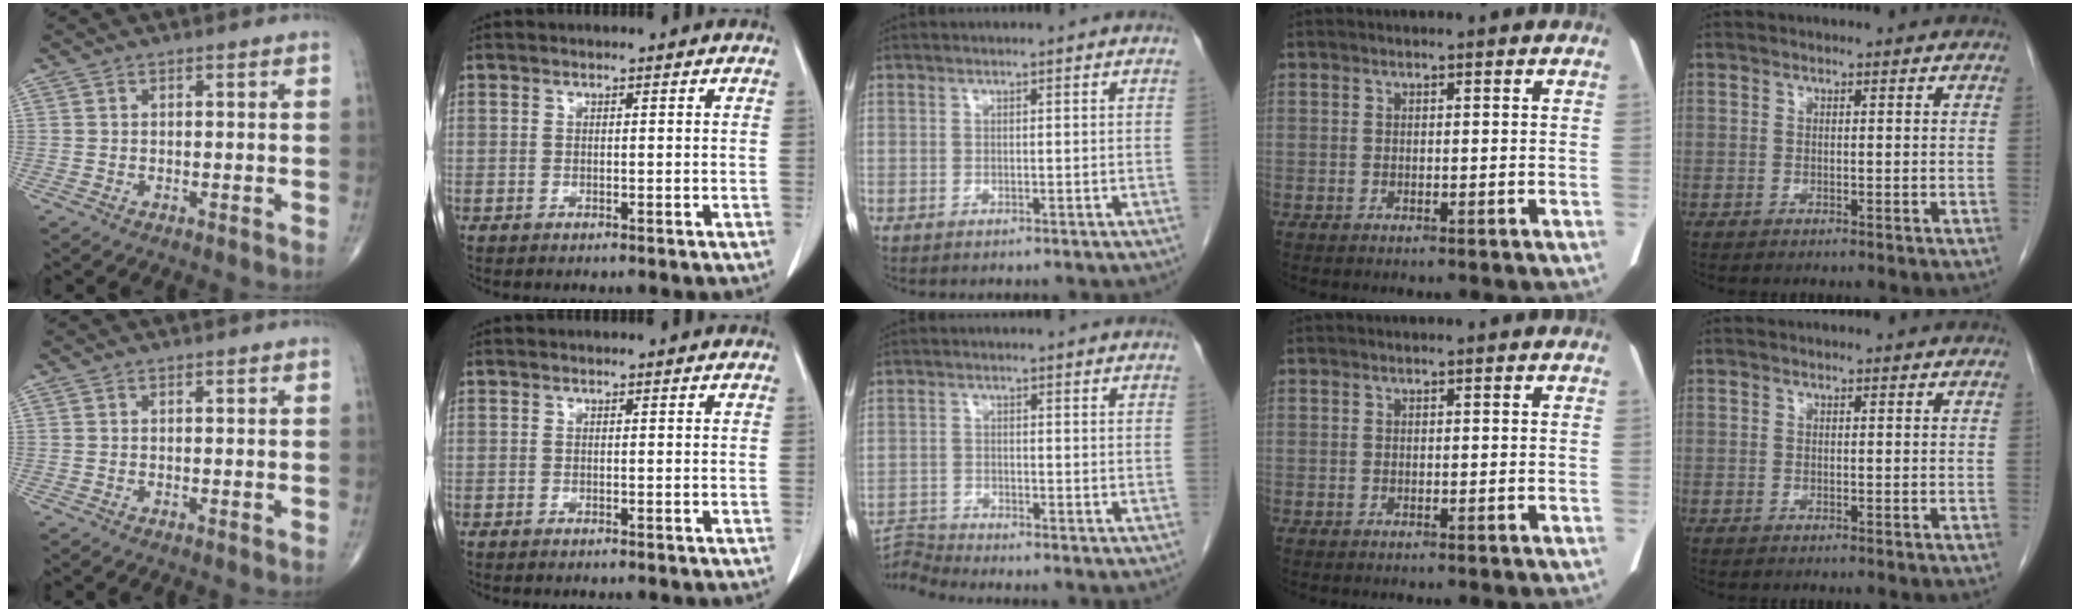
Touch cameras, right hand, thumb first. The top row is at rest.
{"middle": {"total": 4.4, "force": [-3.9, -1.7, -0.9], "torque": [0.010, -0.007, -0.073]}}